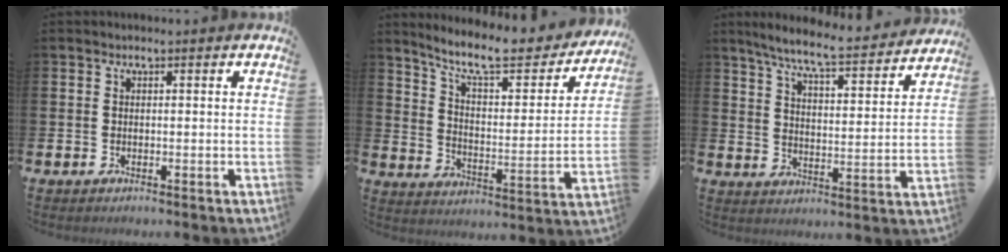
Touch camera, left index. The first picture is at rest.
{"total": 9.5, "force": [8.4, 2.0, 4.0], "torque": [-0.099, -0.059, 0.139]}
{"total": 7.7, "force": [7.0, 0.5, 3.3], "torque": [-0.084, -0.049, 0.116]}